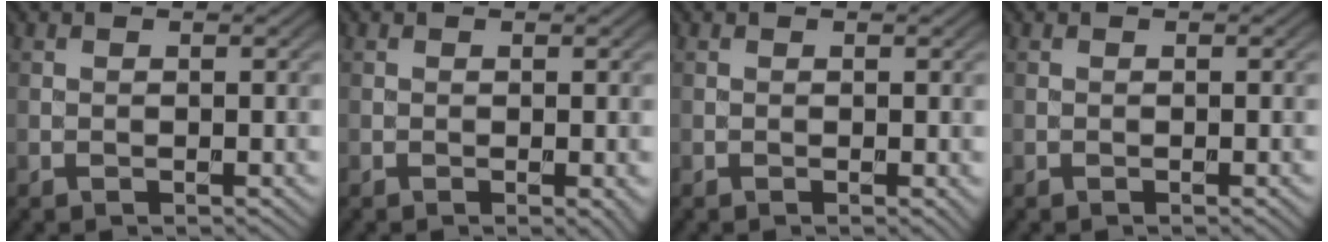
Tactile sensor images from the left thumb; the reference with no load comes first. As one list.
[{"total": 0.7, "force": [-0.3, 0.1, 0.7], "torque": [-0.008, -0.001, -0.003]}, {"total": 0.0}, {"total": 0.0}]